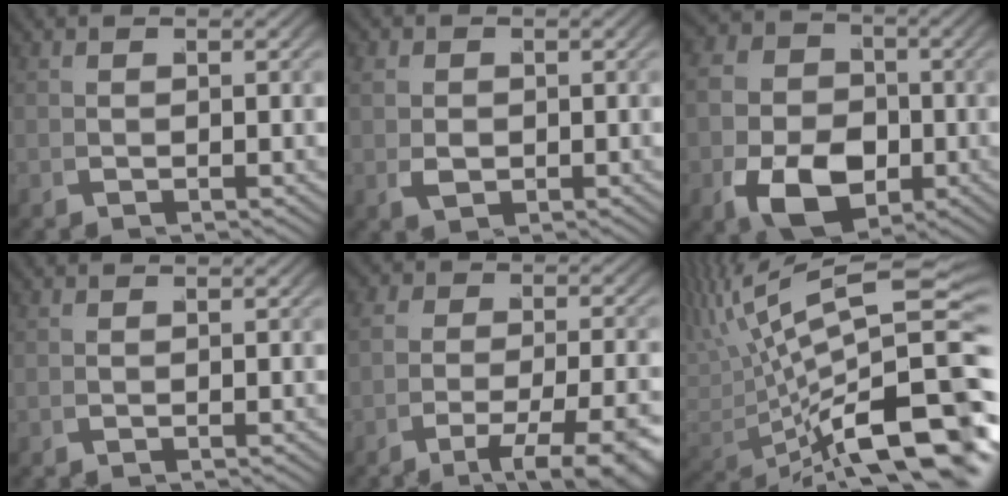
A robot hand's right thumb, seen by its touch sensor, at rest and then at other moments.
{"total": 2.3, "force": [0.7, 1.9, 1.2], "torque": [-0.030, -0.010, 0.020]}
{"total": 10.0, "force": [-1.4, 7.9, 6.0], "torque": [-0.123, -0.048, -0.005]}
{"total": 0.0}
{"total": 6.2, "force": [-3.3, 2.8, 4.5], "torque": [-0.061, -0.019, -0.044]}
{"total": 13.2, "force": [2.4, 6.1, 11.5], "torque": [-0.191, -0.018, 0.062]}